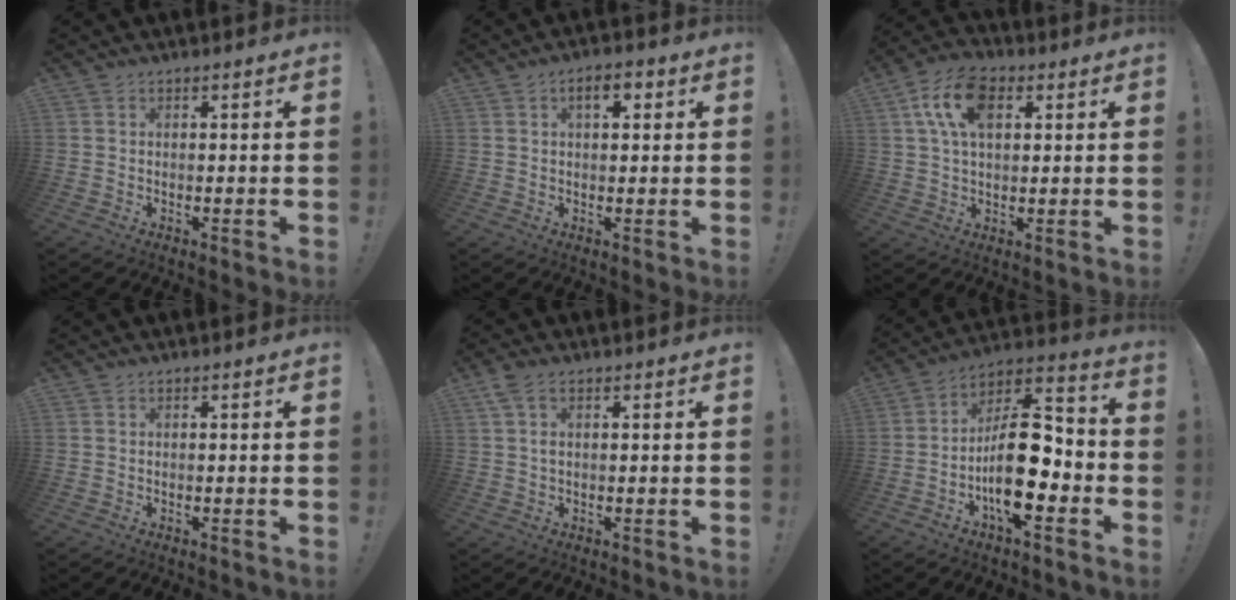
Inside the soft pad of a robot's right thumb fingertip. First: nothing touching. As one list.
[{"total": 4.5, "force": [1.6, 2.1, 3.7], "torque": [-0.046, -0.002, 0.020]}, {"total": 12.9, "force": [4.5, 7.6, 9.4], "torque": [-0.166, 0.005, 0.086]}, {"total": 0.0}, {"total": 3.2, "force": [1.2, 1.6, 2.5], "torque": [-0.055, 0.006, 0.023]}, {"total": 19.2, "force": [-4.7, 8.1, 16.8], "torque": [-0.297, 0.027, -0.073]}]